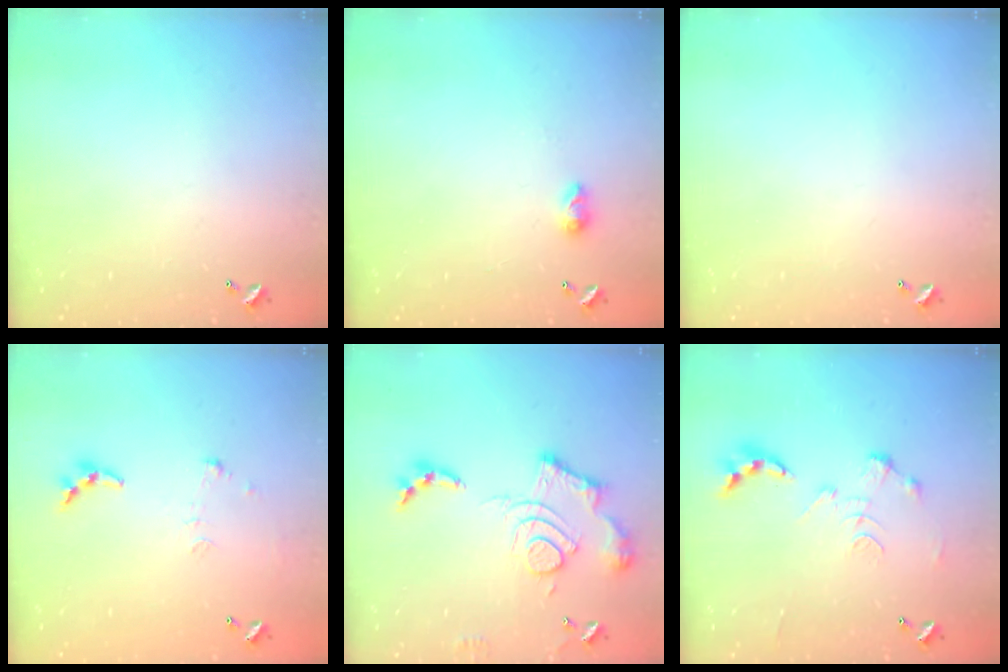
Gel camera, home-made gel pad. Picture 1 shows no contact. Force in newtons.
{"total": 4.9, "press": 4.8, "slide": 0.7}
{"total": 0.0}
{"total": 6.2, "press": 6.2, "slide": 0.4}
{"total": 16.5, "press": 16.4, "slide": 1.7}
{"total": 0.0}